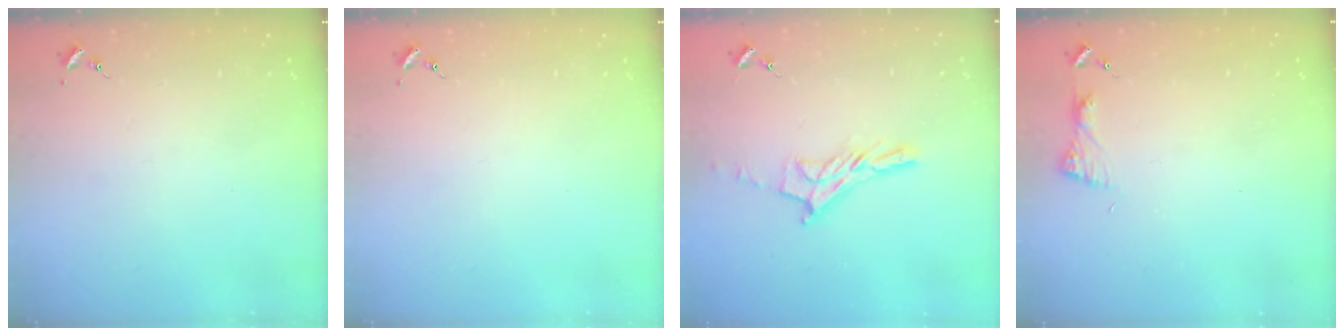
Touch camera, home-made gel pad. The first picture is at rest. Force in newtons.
{"total": 0.0}
{"total": 10.4, "press": 10.4, "slide": 0.8}
{"total": 5.6, "press": 5.5, "slide": 0.7}